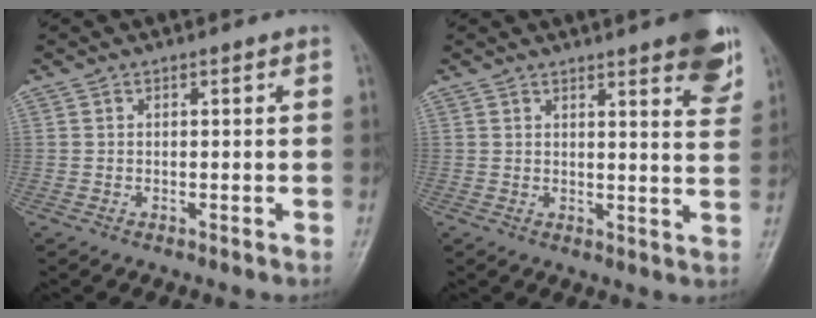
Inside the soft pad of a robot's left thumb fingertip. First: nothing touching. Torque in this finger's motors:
{"motor_torque": [1.09, 0.55, 0.61, -0.70, 0.01]}